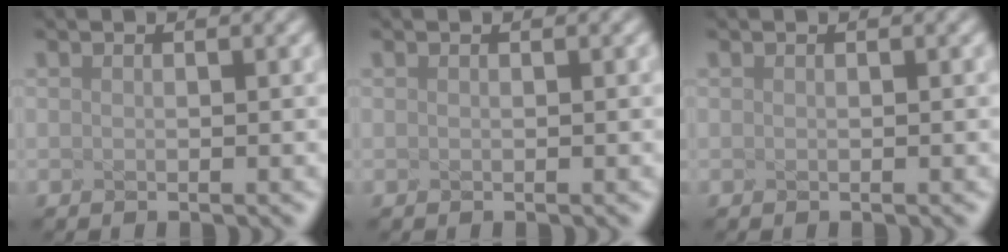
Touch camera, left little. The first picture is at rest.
{"total": 0.0}
{"total": 0.0}